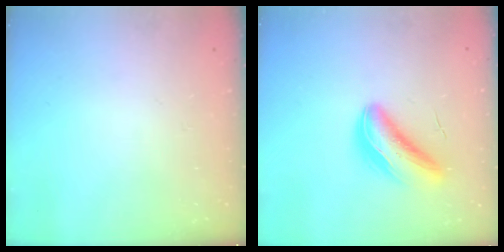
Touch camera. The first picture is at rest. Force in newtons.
{"total": 7.3, "press": 7.0, "slide": 2.0}